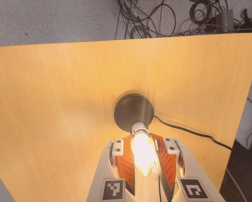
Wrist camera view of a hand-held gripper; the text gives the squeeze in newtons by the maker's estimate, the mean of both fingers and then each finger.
{"total": 23.6, "left": 21.2, "right": 26.1}